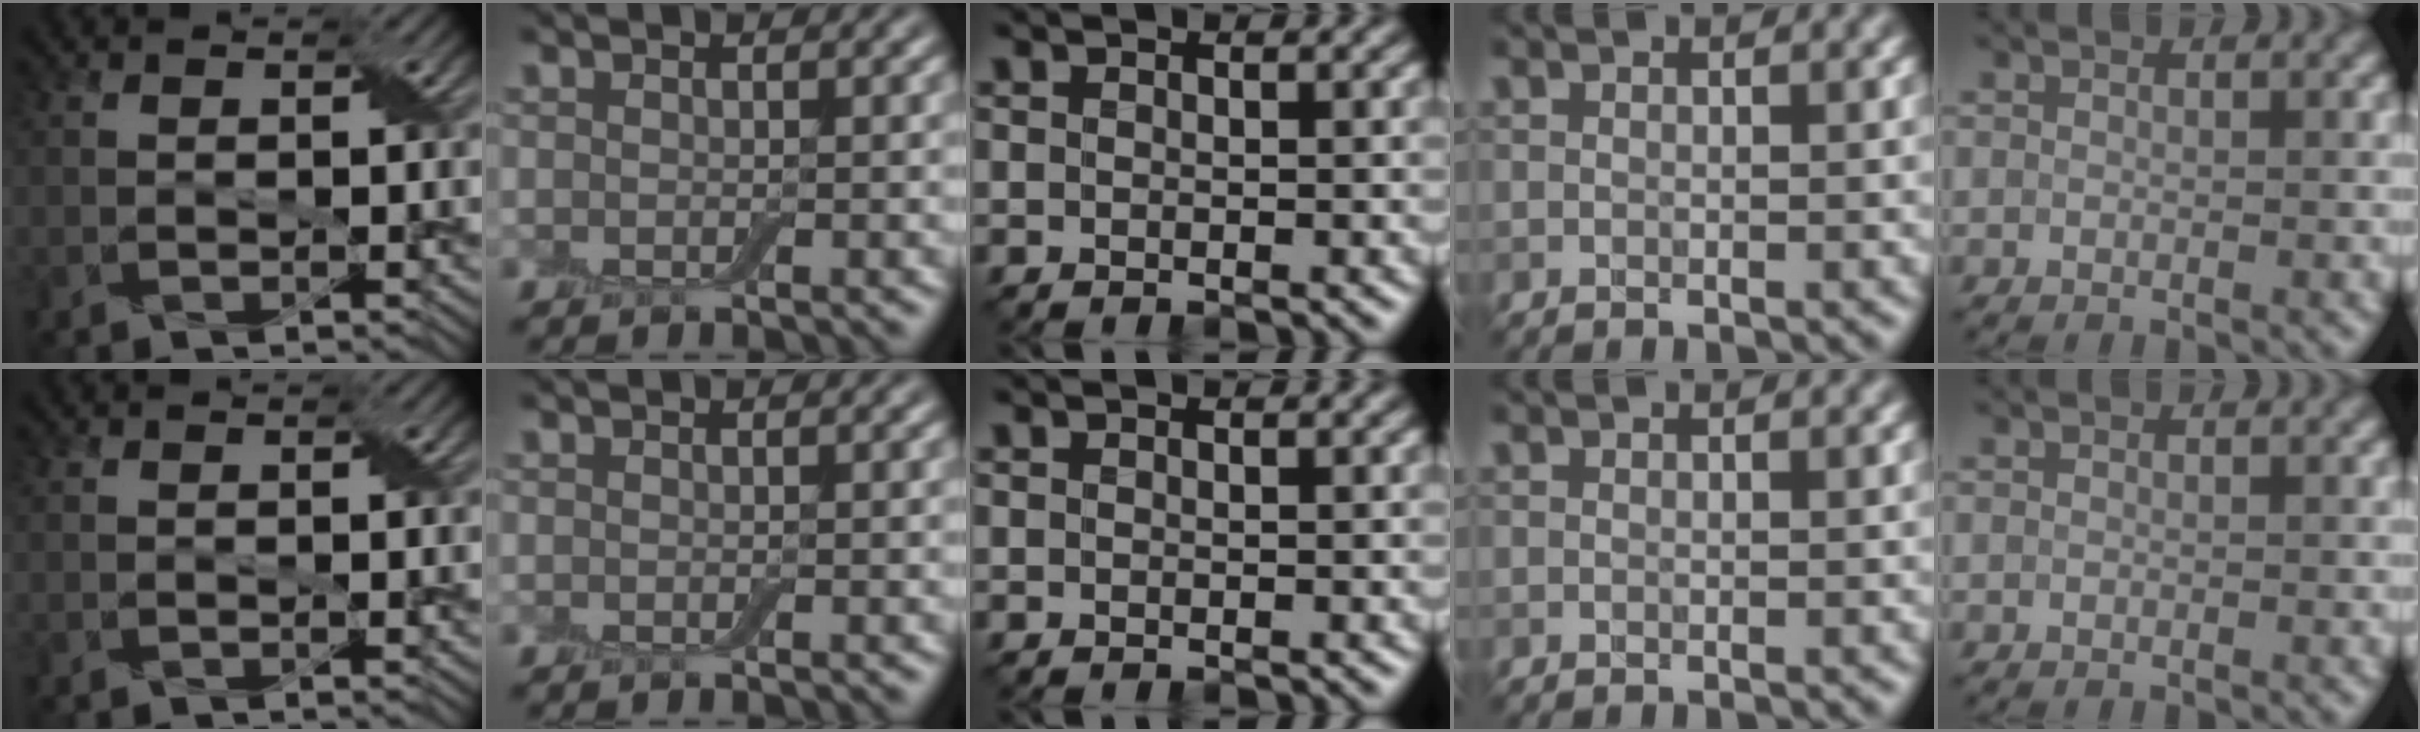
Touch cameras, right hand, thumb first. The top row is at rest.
{}